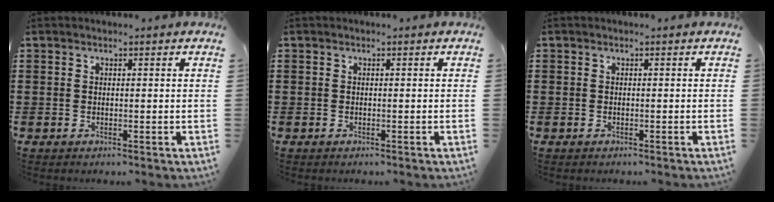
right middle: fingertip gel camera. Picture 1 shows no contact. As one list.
[{"total": 0.0}, {"total": 0.7, "force": [-0.4, 0.6, 0.0], "torque": [-0.001, 0.003, -0.010]}]